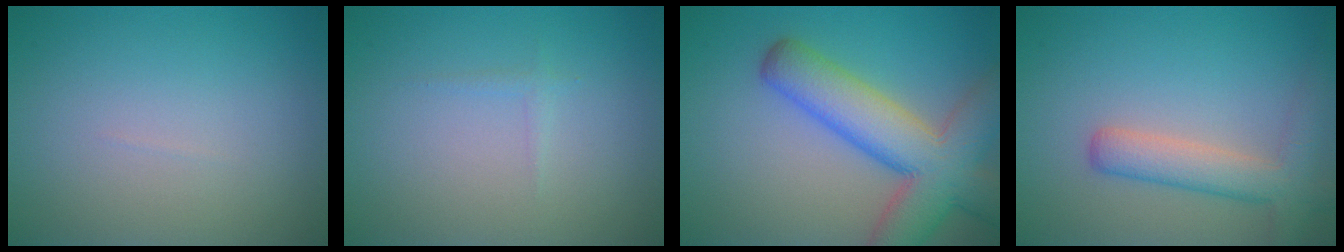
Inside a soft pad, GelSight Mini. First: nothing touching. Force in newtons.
{"total": 0.6, "press": 0.6, "slide": 0.0}
{"total": 9.4, "press": 9.4, "slide": 0.4}
{"total": 4.2, "press": 4.2, "slide": 0.2}